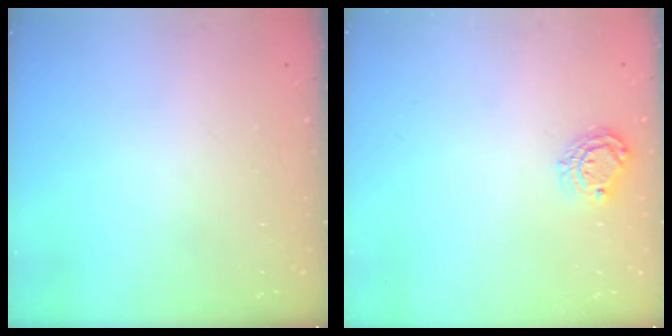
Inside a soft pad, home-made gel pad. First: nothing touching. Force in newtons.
{"total": 6.6, "press": 6.6, "slide": 0.2}